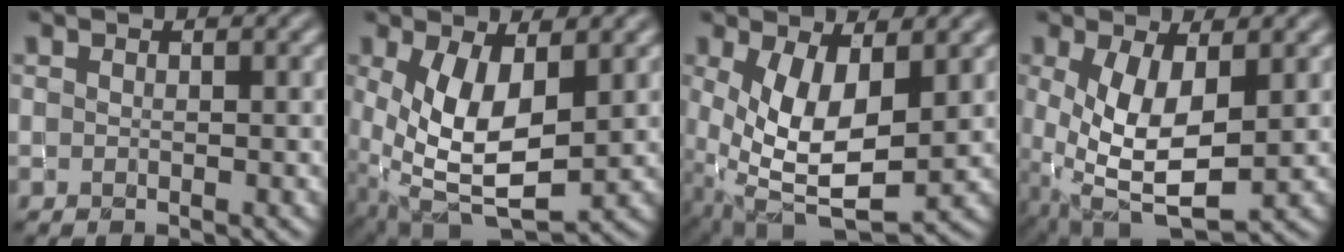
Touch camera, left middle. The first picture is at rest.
{"total": 7.8, "force": [0.7, 4.1, 6.7], "torque": [-0.148, -0.009, 0.022]}
{"total": 7.9, "force": [0.6, 4.0, 6.8], "torque": [-0.150, -0.011, 0.019]}
{"total": 7.1, "force": [0.0, 3.3, 6.3], "torque": [-0.137, -0.006, 0.004]}